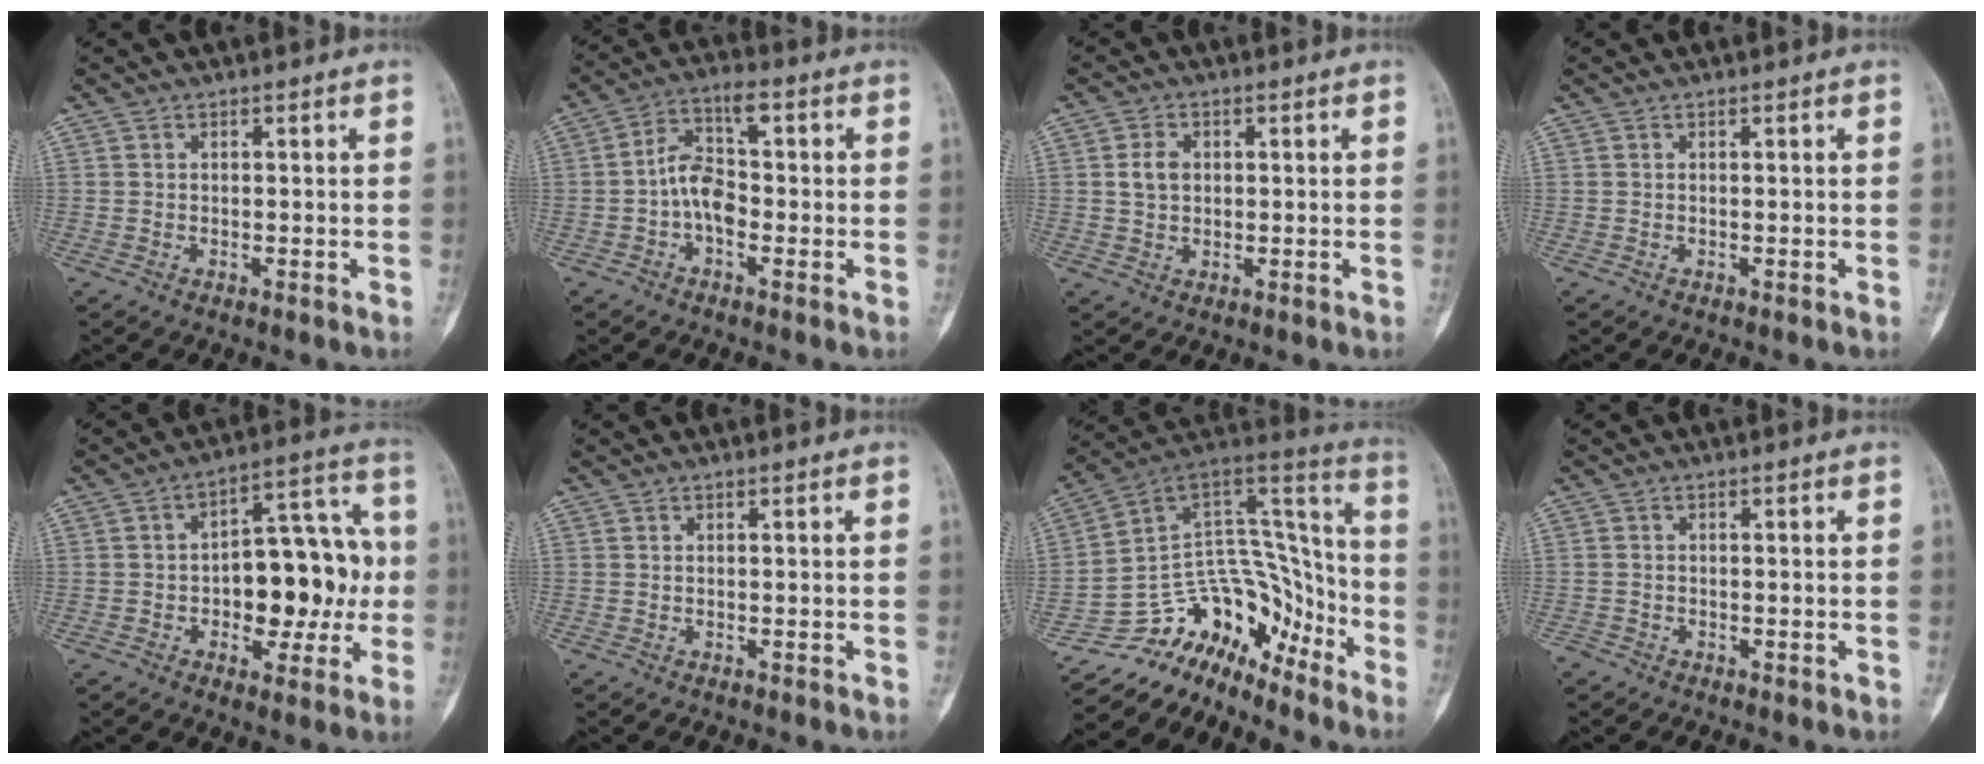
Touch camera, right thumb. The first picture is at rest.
{"total": 7.7, "force": [-1.1, 4.5, 6.2], "torque": [-0.106, 0.027, -0.032]}
{"total": 3.6, "force": [0.6, 2.8, 2.2], "torque": [-0.036, 0.003, 0.011]}
{"total": 0.0}
{"total": 16.4, "force": [-1.8, 9.2, 13.5], "torque": [-0.140, 0.043, -0.024]}
{"total": 0.0}
{"total": 17.9, "force": [-14.0, 10.3, 4.3], "torque": [-0.010, 0.155, -0.237]}
{"total": 1.4, "force": [-1.0, 0.9, 0.0], "torque": [0.003, 0.004, -0.023]}